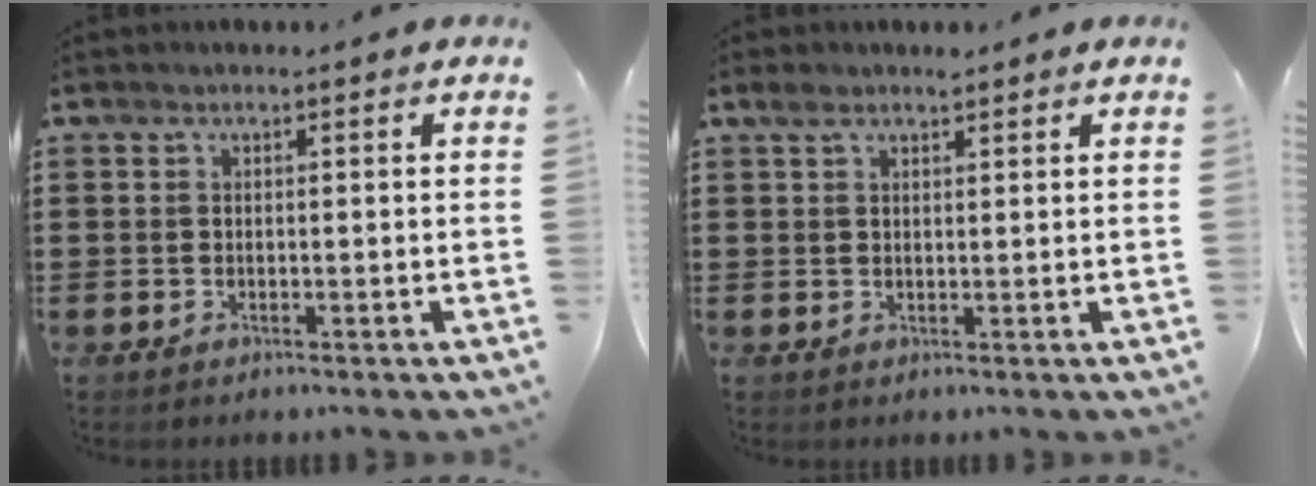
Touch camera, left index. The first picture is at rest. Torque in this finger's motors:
{"motor_torque": [0.60, -0.46, 0.03, 0.03]}